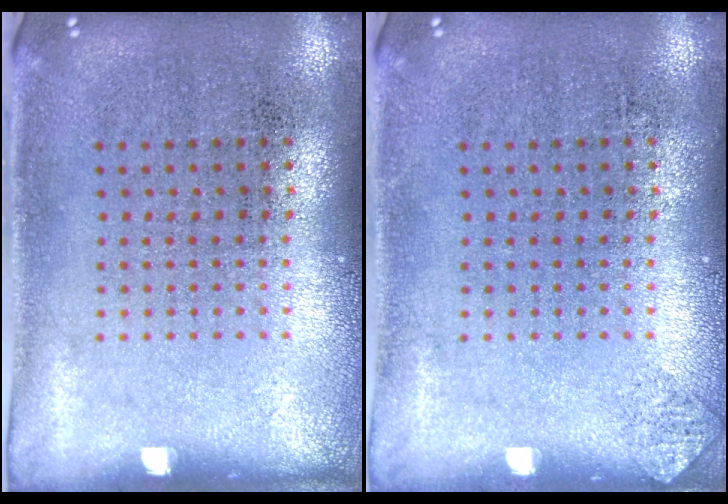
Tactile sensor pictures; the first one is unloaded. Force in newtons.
{"total": 0.6, "press": 0.6, "slide": 0.1}